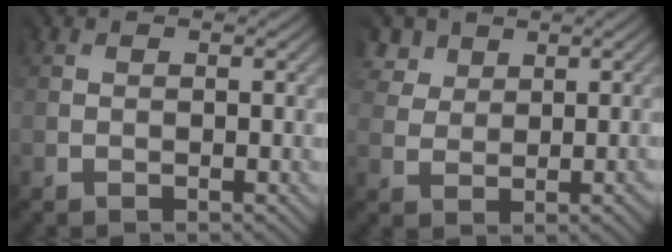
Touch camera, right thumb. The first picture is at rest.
{"total": 3.4, "force": [2.6, 2.2, -0.4], "torque": [-0.009, 0.001, 0.059]}